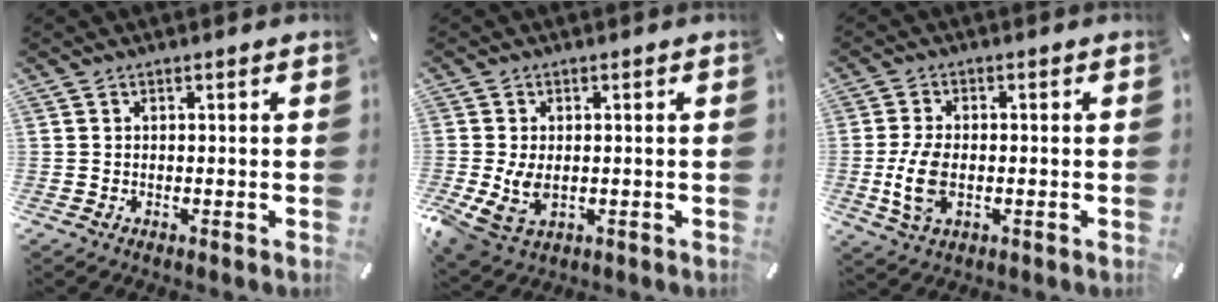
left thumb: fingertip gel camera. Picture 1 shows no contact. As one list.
[{"total": 7.2, "force": [-0.9, 4.9, 5.2], "torque": [-0.116, -0.005, -0.015]}, {"total": 7.6, "force": [-1.4, 4.3, 6.1], "torque": [-0.138, -0.004, -0.025]}]